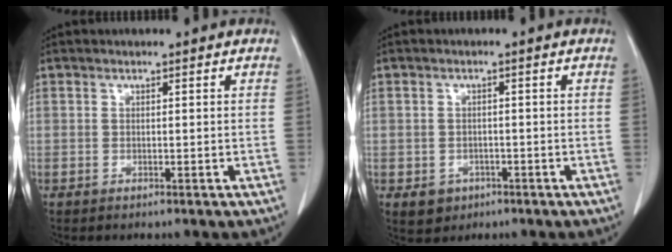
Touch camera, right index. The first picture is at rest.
{"total": 4.1, "force": [-1.7, 3.5, 1.3], "torque": [-0.015, 0.004, -0.015]}